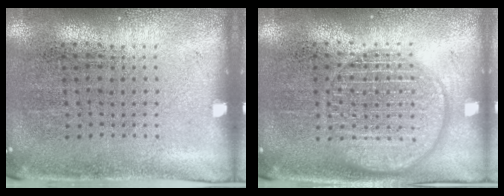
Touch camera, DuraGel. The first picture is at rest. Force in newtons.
{"total": 3.3, "press": 3.3, "slide": 0.5}